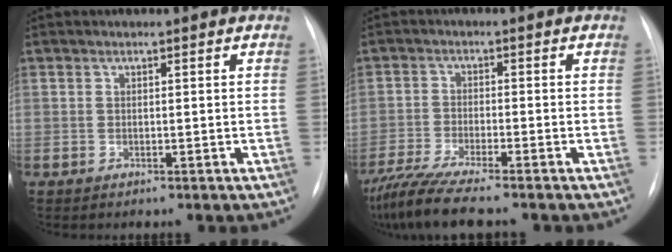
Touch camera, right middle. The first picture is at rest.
{"total": 9.3, "force": [-7.9, -0.2, 5.0], "torque": [-0.091, -0.026, -0.135]}